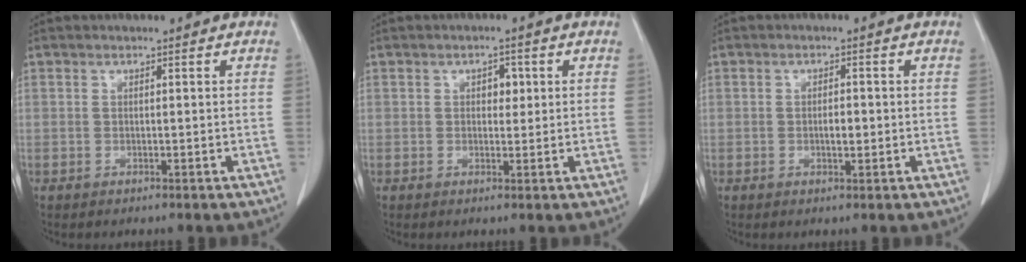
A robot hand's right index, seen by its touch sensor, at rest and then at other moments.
{"total": 2.2, "force": [0.5, 1.4, 1.6], "torque": [-0.019, 0.004, 0.006]}
{"total": 2.1, "force": [-0.3, 0.8, 1.9], "torque": [-0.034, 0.001, -0.002]}